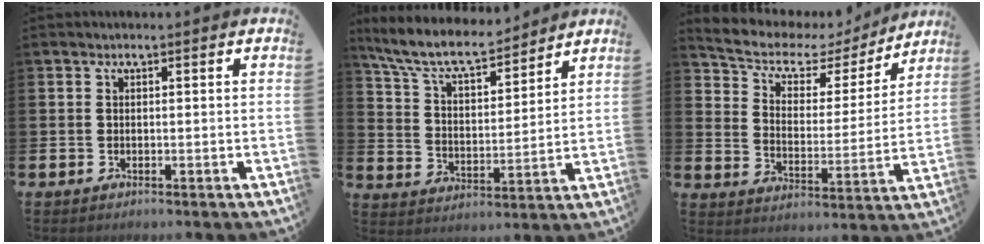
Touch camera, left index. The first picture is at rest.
{"total": 8.9, "force": [8.1, 2.1, 3.1], "torque": [-0.093, -0.048, 0.143]}
{"total": 6.0, "force": [4.9, 3.0, 1.9], "torque": [-0.066, -0.036, 0.075]}